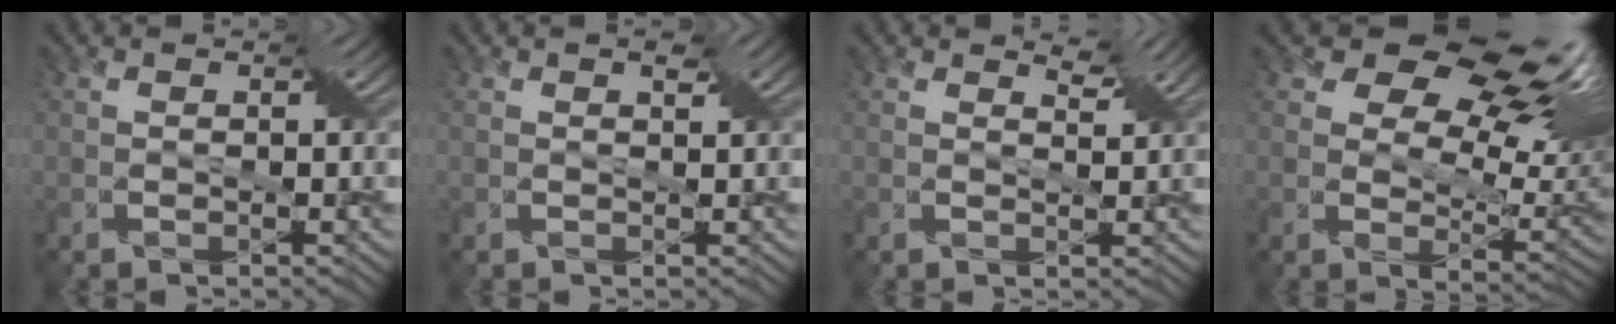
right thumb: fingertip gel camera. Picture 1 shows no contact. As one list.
[{"total": 0.9, "force": [0.7, 0.1, 0.4], "torque": [-0.010, 0.006, 0.012]}, {"total": 1.6, "force": [1.5, -0.3, 0.3], "torque": [-0.024, -0.001, 0.028]}, {"total": 15.2, "force": [8.9, 7.6, 9.7], "torque": [-0.172, 0.022, 0.142]}]